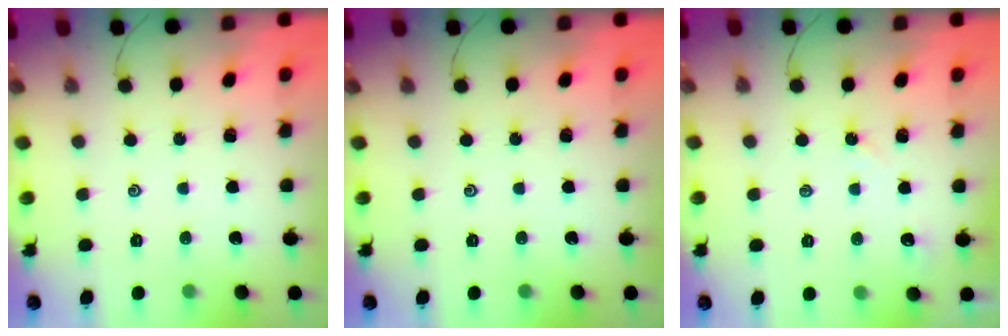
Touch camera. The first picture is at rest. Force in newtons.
{"total": 0.0}
{"total": 3.7, "press": 3.7, "slide": 0.4}